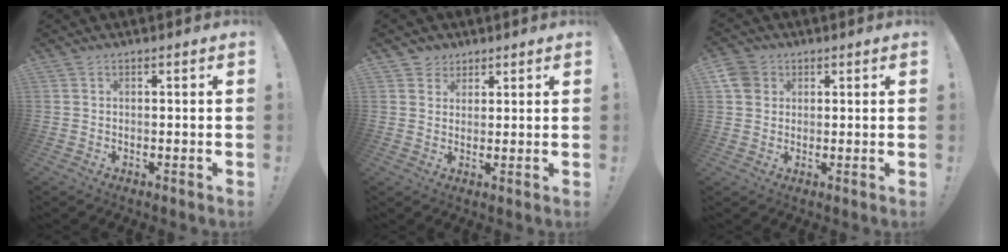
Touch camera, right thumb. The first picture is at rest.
{"total": 4.0, "force": [2.4, 3.2, 0.2], "torque": [0.003, -0.013, 0.044]}
{"total": 5.5, "force": [2.1, 4.6, 2.0], "torque": [-0.025, -0.003, 0.042]}